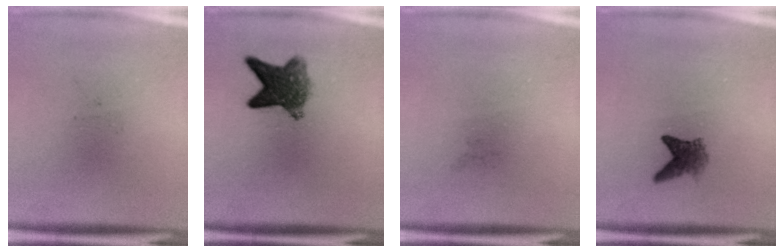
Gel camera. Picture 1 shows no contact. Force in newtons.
{"total": 7.0}
{"total": 0.0}
{"total": 2.7}